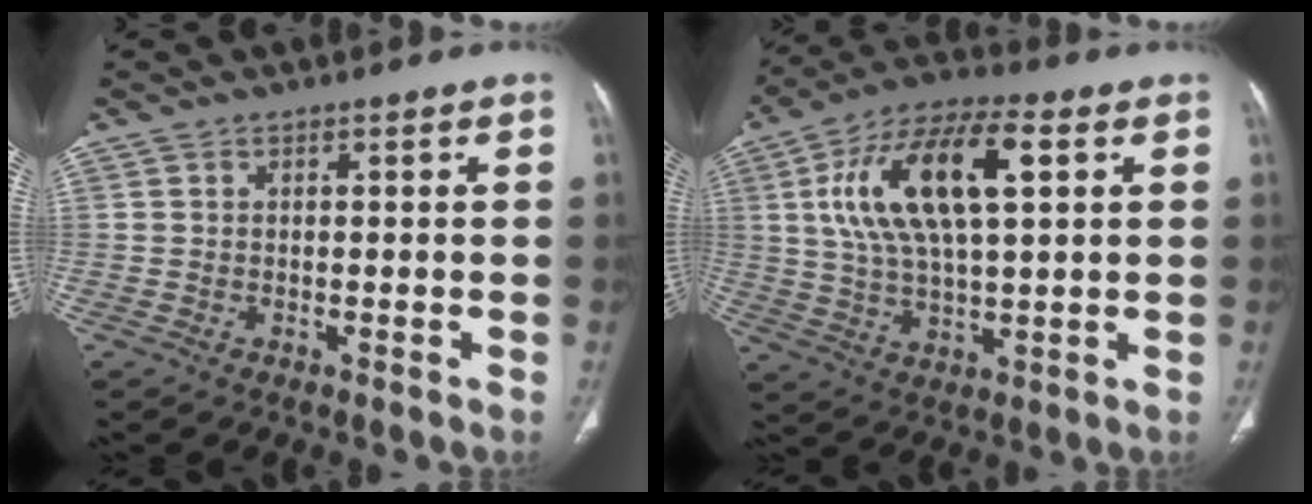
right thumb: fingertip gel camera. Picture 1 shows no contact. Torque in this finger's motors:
{"motor_torque": [-1.16, 2.23, 1.60, 0.13, 0.24]}